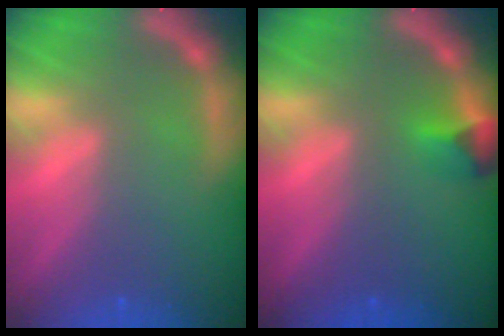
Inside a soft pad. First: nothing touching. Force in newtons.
{"total": 1.9}